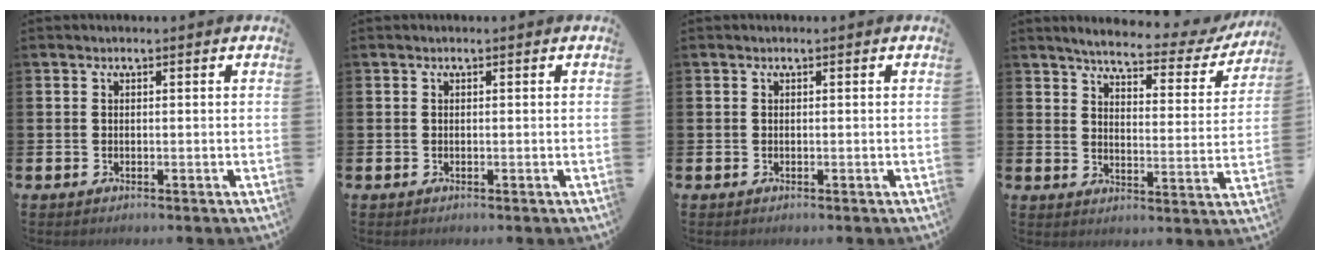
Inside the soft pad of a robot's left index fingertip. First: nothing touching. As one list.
[{"total": 0.0}, {"total": 0.0}, {"total": 4.3, "force": [3.9, 0.8, 1.6], "torque": [-0.048, -0.033, 0.056]}]